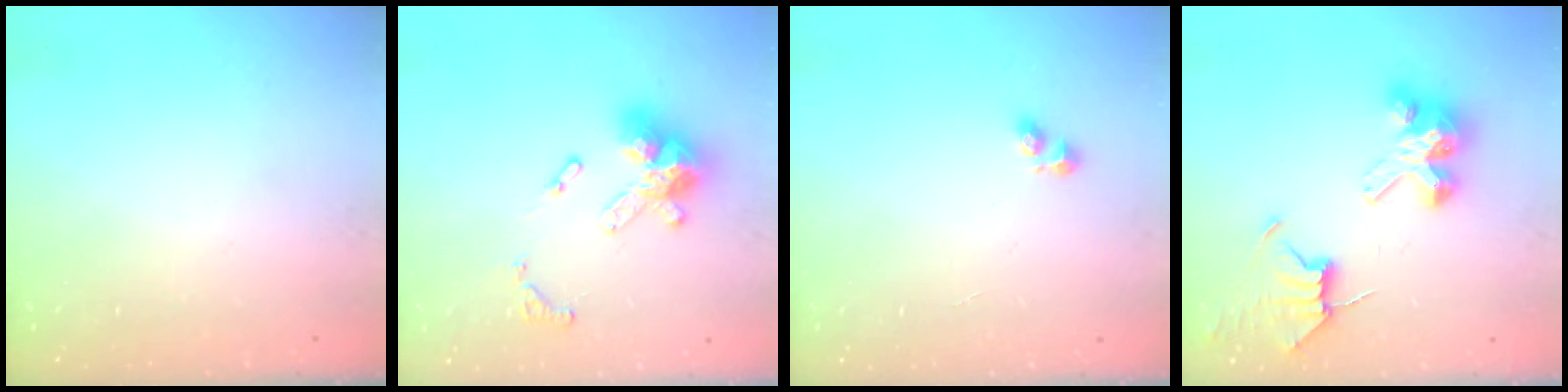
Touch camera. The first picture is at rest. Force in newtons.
{"total": 15.2, "press": 15.1, "slide": 1.7}
{"total": 2.6, "press": 2.6, "slide": 0.2}
{"total": 9.4, "press": 9.4, "slide": 0.7}